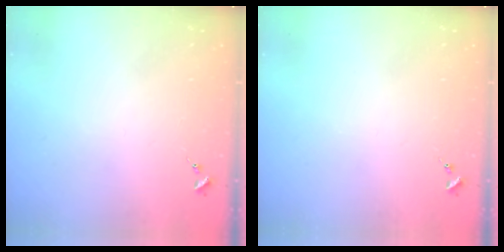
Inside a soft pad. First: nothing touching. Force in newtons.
{"total": 0.0}